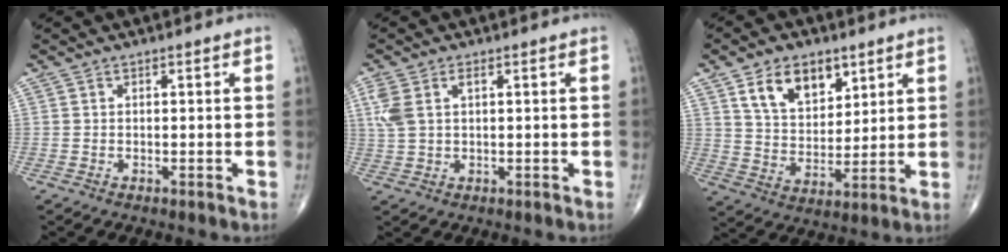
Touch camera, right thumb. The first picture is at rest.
{"total": 5.3, "force": [1.7, 2.7, 4.3], "torque": [-0.117, 0.016, 0.039]}
{"total": 11.7, "force": [6.2, 7.1, 7.0], "torque": [-0.092, -0.034, 0.117]}